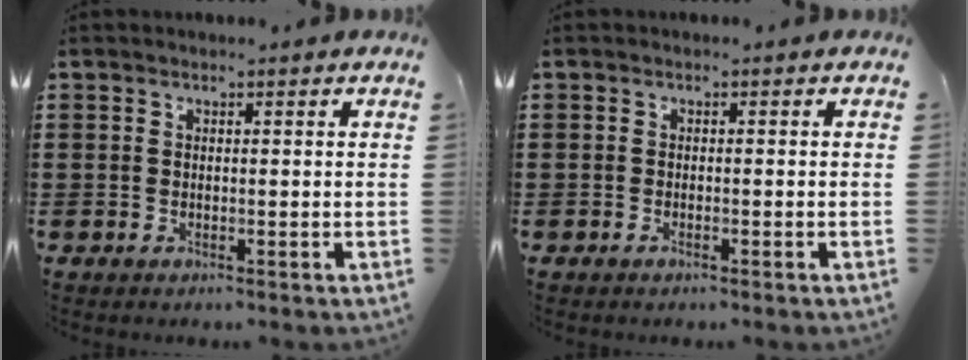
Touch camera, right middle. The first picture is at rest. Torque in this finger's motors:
{"motor_torque": [-0.54, 0.19, -0.03, -0.01]}